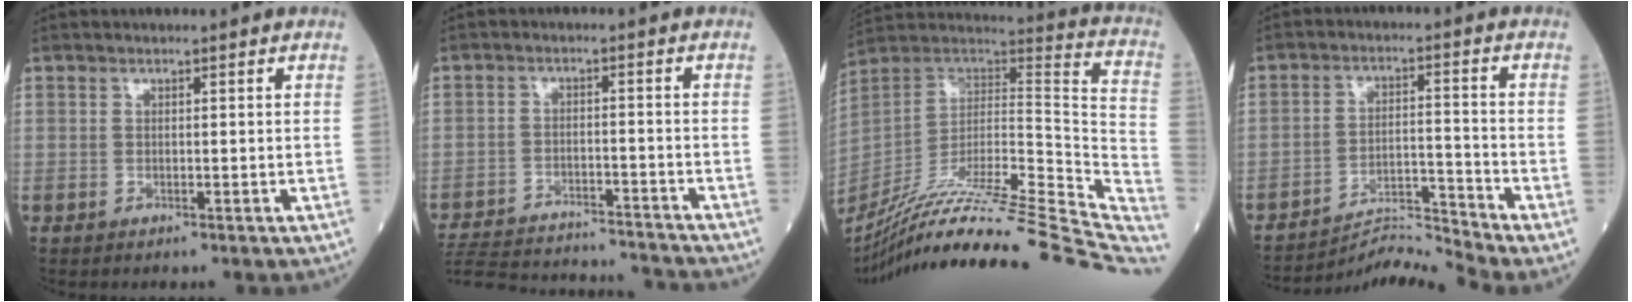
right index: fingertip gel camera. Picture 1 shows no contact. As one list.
[{"total": 19.7, "force": [-18.7, 2.2, 5.7], "torque": [-0.131, -0.014, -0.270]}, {"total": 39.3, "force": [-33.2, 2.2, 20.9], "torque": [-0.238, -0.055, -0.481]}, {"total": 7.7, "force": [-6.8, -3.4, -1.2], "torque": [0.008, 0.008, -0.121]}]